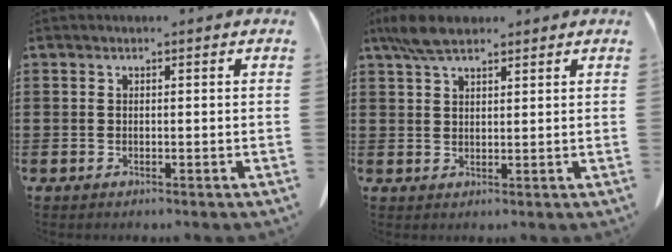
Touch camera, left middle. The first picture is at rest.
{"total": 5.3, "force": [3.9, 1.7, 3.2], "torque": [-0.073, 0.001, 0.074]}